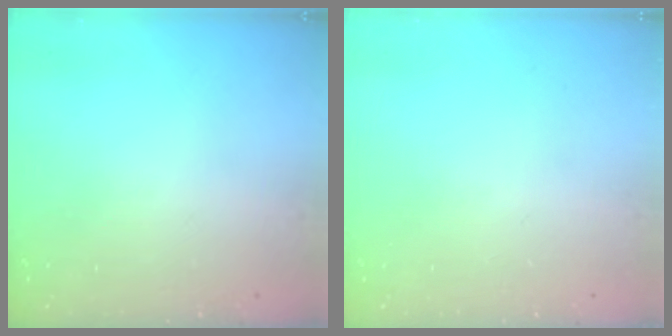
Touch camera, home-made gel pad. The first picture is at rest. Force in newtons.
{"total": 0.0}